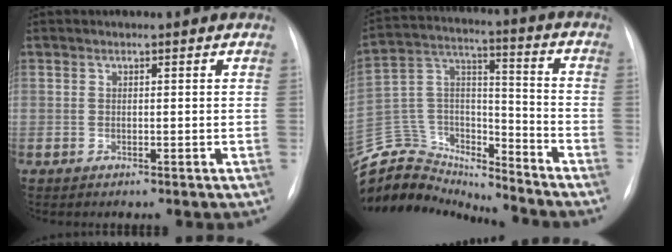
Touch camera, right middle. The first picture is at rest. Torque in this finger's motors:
{"motor_torque": [-0.04, -0.21, -0.03, -0.04]}